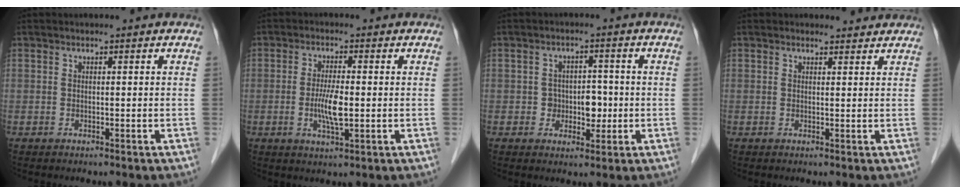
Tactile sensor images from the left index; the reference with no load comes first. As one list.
[{"total": 5.0, "force": [-0.7, 0.9, 4.8], "torque": [-0.101, -0.008, -0.012]}, {"total": 4.3, "force": [-0.6, 3.1, 2.9], "torque": [-0.037, 0.010, -0.005]}, {"total": 2.0, "force": [1.9, 0.6, -0.1], "torque": [-0.005, 0.001, 0.020]}]